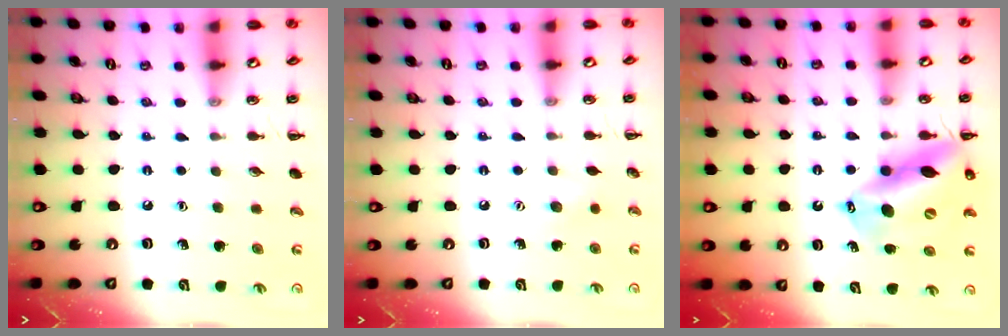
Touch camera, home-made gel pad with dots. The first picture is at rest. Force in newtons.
{"total": 2.5, "press": 2.4, "slide": 0.6}
{"total": 16.0, "press": 15.3, "slide": 4.7}